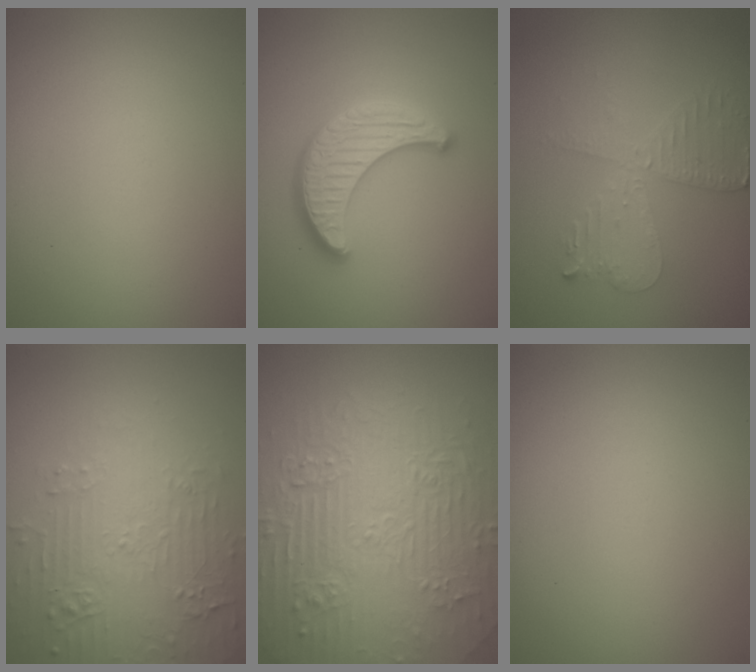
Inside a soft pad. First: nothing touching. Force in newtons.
{"total": 3.8, "press": 3.7, "slide": 0.9}
{"total": 4.2, "press": 3.6, "slide": 2.2}
{"total": 5.2, "press": 3.7, "slide": 3.6}
{"total": 11.0, "press": 7.3, "slide": 8.2}
{"total": 0.0}